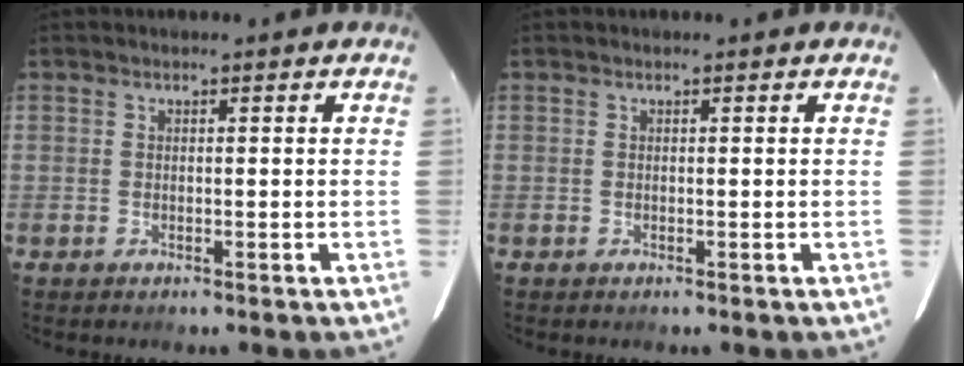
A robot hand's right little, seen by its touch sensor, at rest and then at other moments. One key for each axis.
{"total": 0.0}